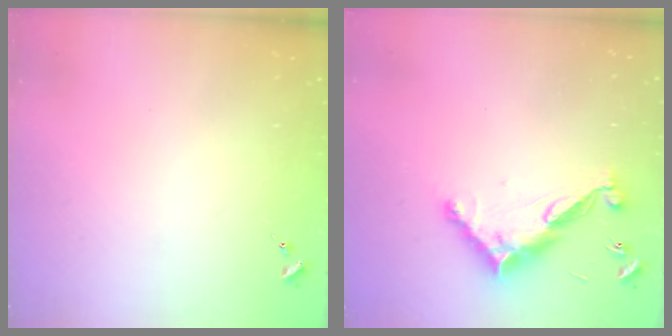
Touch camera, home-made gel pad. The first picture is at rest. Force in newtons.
{"total": 12.4, "press": 12.4, "slide": 0.2}